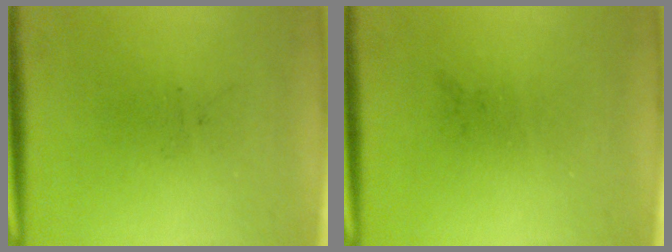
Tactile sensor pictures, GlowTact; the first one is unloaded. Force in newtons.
{"total": 0.0}